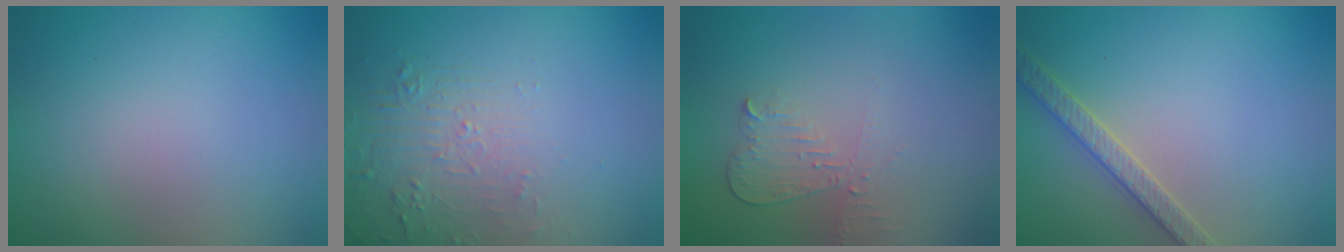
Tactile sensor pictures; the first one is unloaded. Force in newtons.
{"total": 2.1, "press": 0.9, "slide": 1.9}
{"total": 2.1, "press": 2.1, "slide": 0.2}
{"total": 2.8, "press": 2.8, "slide": 0.4}